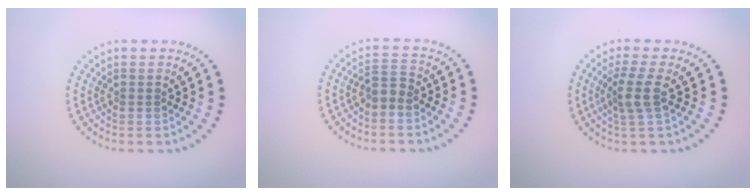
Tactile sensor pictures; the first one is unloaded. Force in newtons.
{"total": 1.5, "press": 1.3, "slide": 0.7}
{"total": 2.4, "press": 2.0, "slide": 1.4}